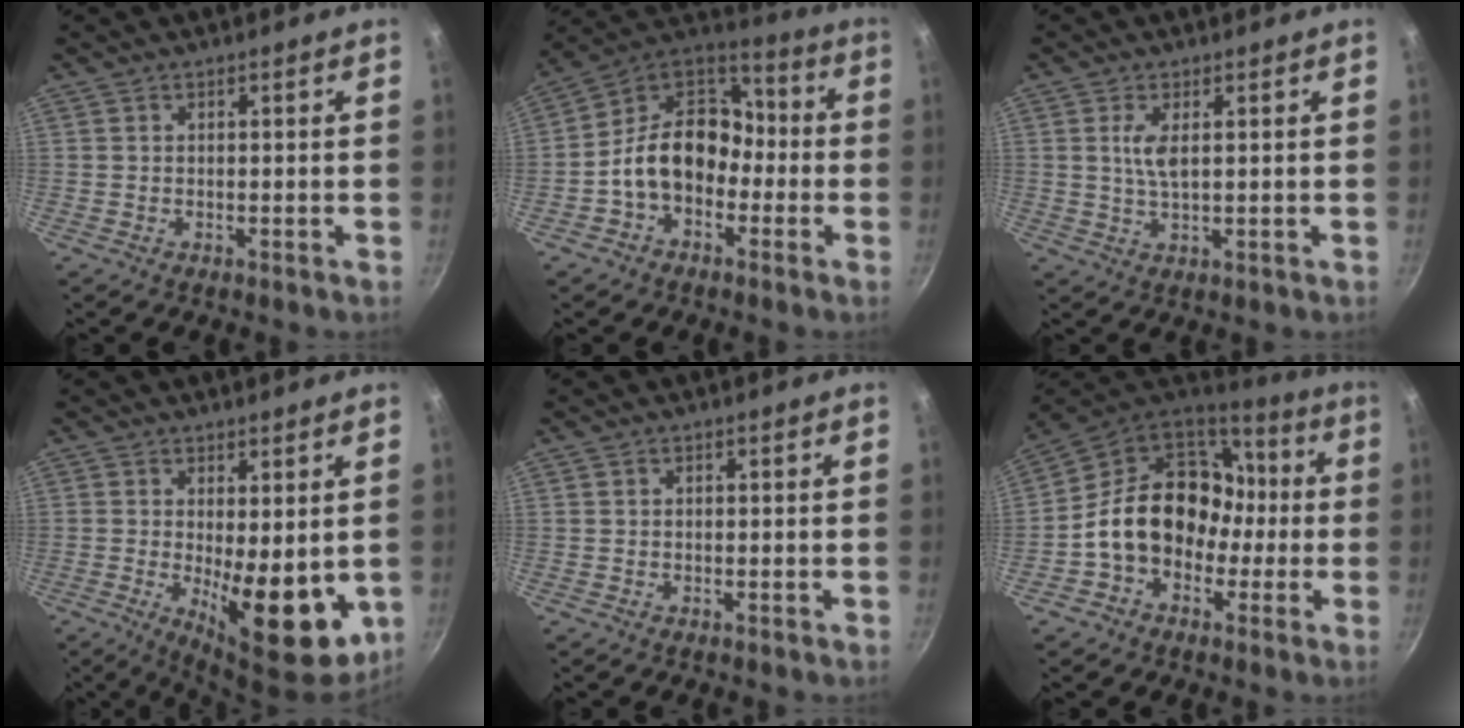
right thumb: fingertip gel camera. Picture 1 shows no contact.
{"total": 14.8, "force": [-3.7, 11.0, 9.2], "torque": [-0.109, 0.059, -0.087]}
{"total": 4.1, "force": [1.0, 1.5, 3.6], "torque": [-0.071, -0.005, 0.020]}
{"total": 13.1, "force": [-1.4, 5.1, 12.0], "torque": [-0.141, -0.015, -0.004]}
{"total": 0.5, "force": [0.1, 0.5, 0.2], "torque": [0.000, 0.004, 0.001]}
{"total": 19.9, "force": [-1.6, 15.6, 12.2], "torque": [-0.166, 0.066, -0.028]}